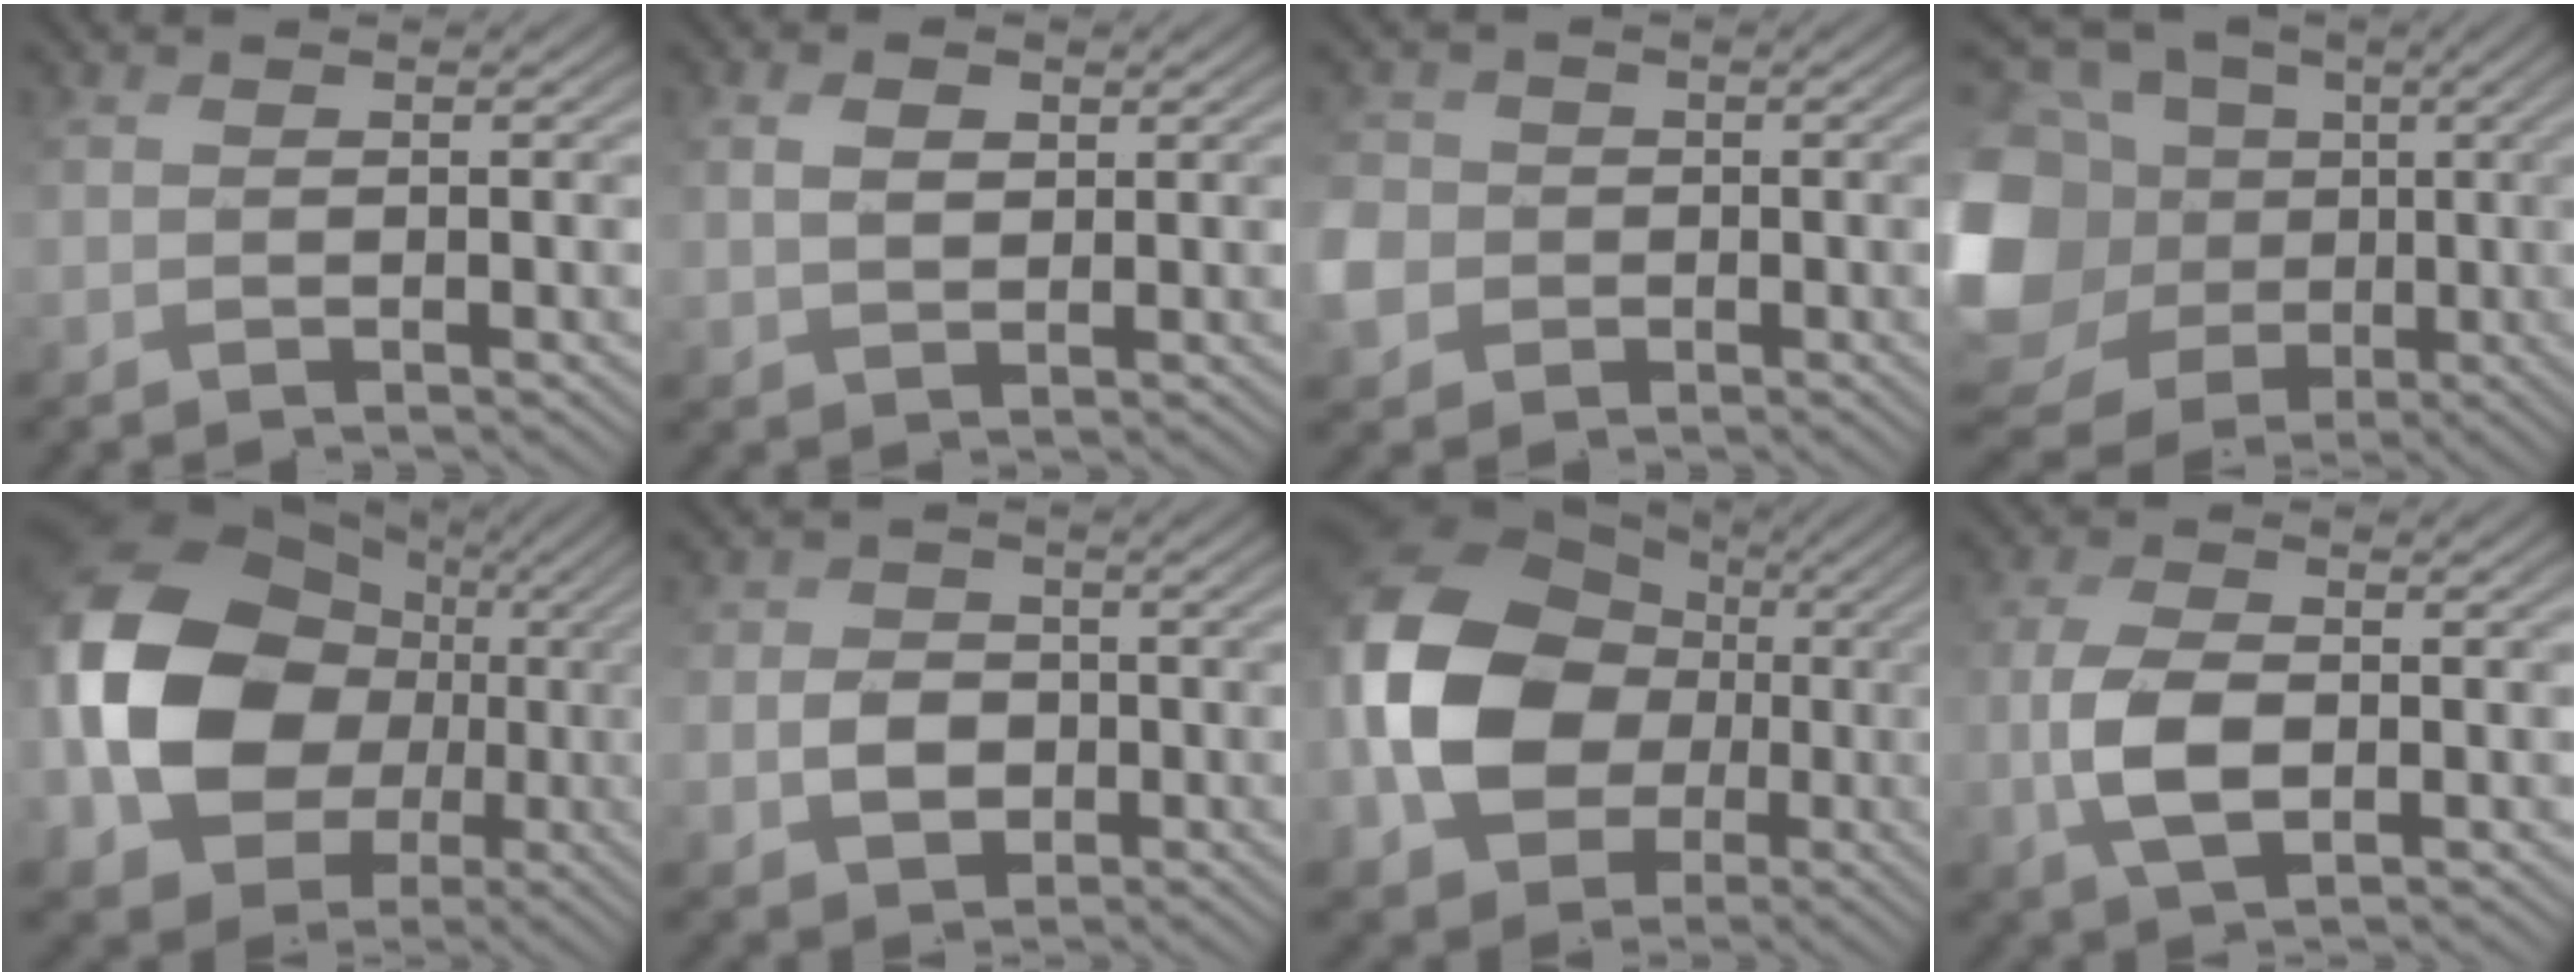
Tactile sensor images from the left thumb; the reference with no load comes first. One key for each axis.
{"total": 2.1, "fx": 1.5, "fy": 1.3, "fz": 0.7, "tx": -0.020, "ty": 0.006, "tz": 0.031}
{"total": 3.8, "fx": -0.7, "fy": 3.7, "fz": 0.6, "tx": -0.035, "ty": 0.004, "tz": -0.028}
{"total": 19.2, "fx": 0.1, "fy": 16.7, "fz": 9.4, "tx": -0.295, "ty": 0.017, "tz": 0.009}
{"total": 17.5, "fx": 0.0, "fy": 14.1, "fz": 10.3, "tx": -0.268, "ty": 0.008, "tz": -0.006}
{"total": 3.1, "fx": -0.2, "fy": 3.0, "fz": 0.9, "tx": -0.014, "ty": -0.001, "tz": -0.001}
{"total": 15.8, "fx": -0.6, "fy": 12.7, "fz": 9.5, "tx": -0.242, "ty": 0.007, "tz": -0.014}
{"total": 4.6, "fx": -0.5, "fy": 2.6, "fz": 3.7, "tx": -0.091, "ty": 0.002, "tz": -0.007}